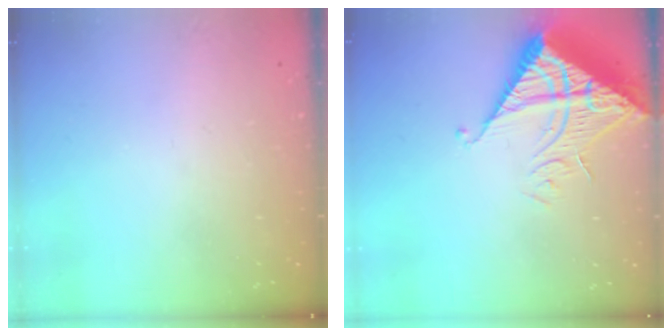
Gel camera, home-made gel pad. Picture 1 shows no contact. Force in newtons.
{"total": 11.5, "press": 11.5, "slide": 1.2}